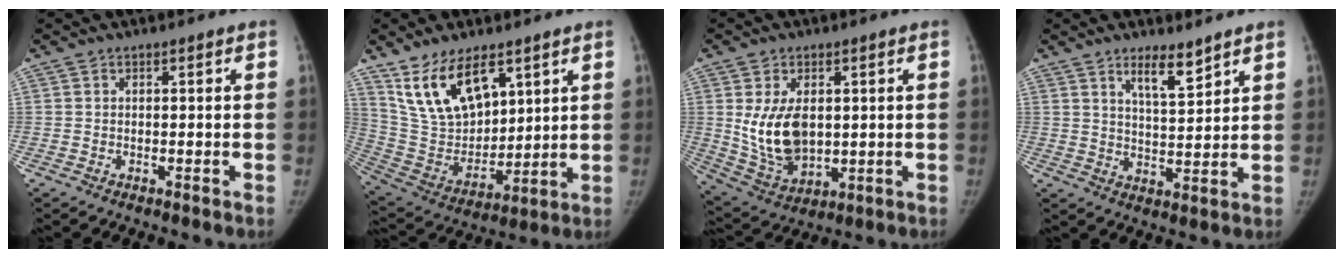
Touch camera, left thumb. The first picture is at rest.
{"total": 16.2, "force": [9.4, 8.6, 10.0], "torque": [-0.146, -0.045, 0.200]}
{"total": 11.6, "force": [1.5, 7.2, 9.0], "torque": [-0.147, -0.016, 0.049]}
{"total": 6.2, "force": [4.5, 1.5, 4.0], "torque": [-0.054, -0.040, 0.078]}